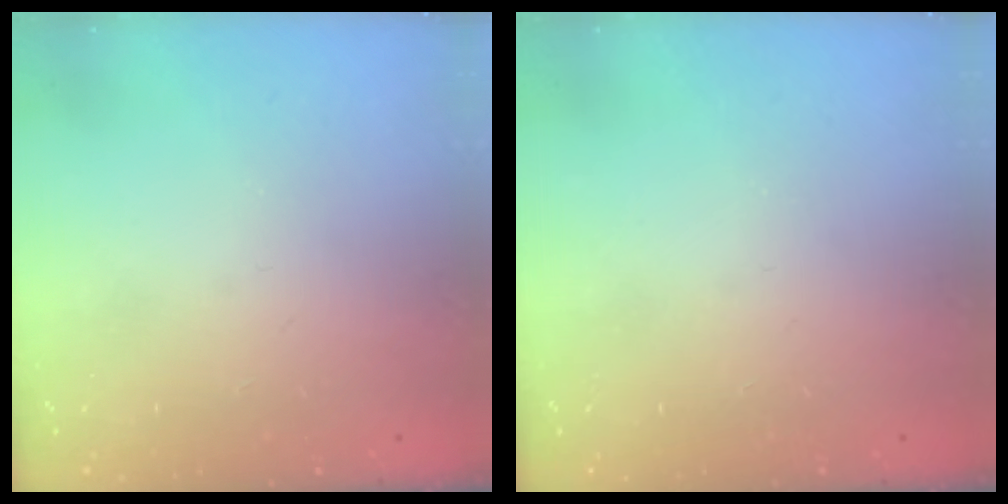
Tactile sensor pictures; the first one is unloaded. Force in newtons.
{"total": 0.0}